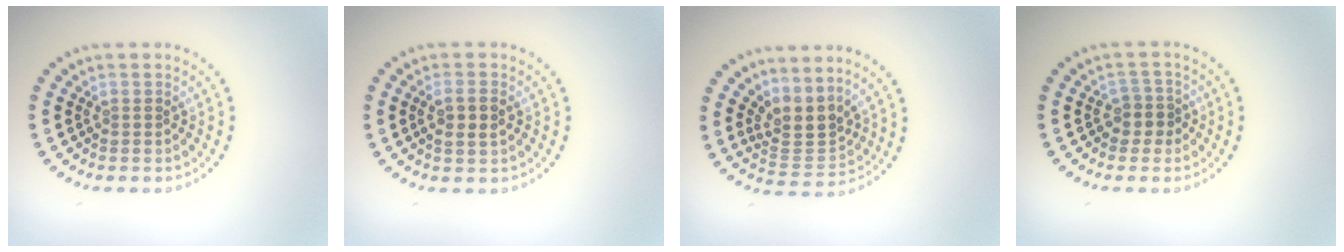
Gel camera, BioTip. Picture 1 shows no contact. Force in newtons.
{"total": 2.1, "press": 2.0, "slide": 0.5}
{"total": 3.1, "press": 2.2, "slide": 2.1}
{"total": 1.8, "press": 1.5, "slide": 1.1}